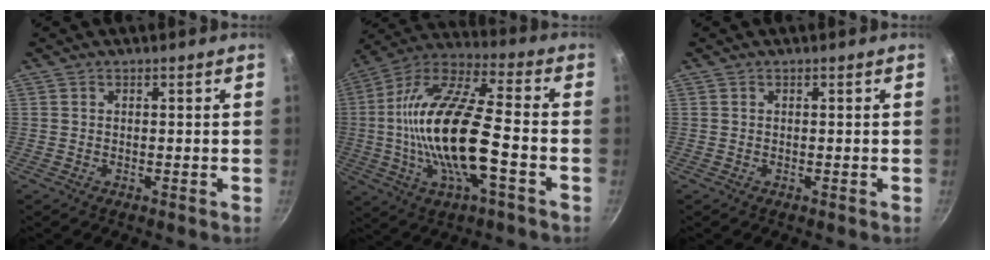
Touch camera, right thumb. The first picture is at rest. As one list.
[{"total": 21.6, "force": [-3.6, 7.6, 19.9], "torque": [-0.384, 0.028, -0.079]}, {"total": 0.0}]